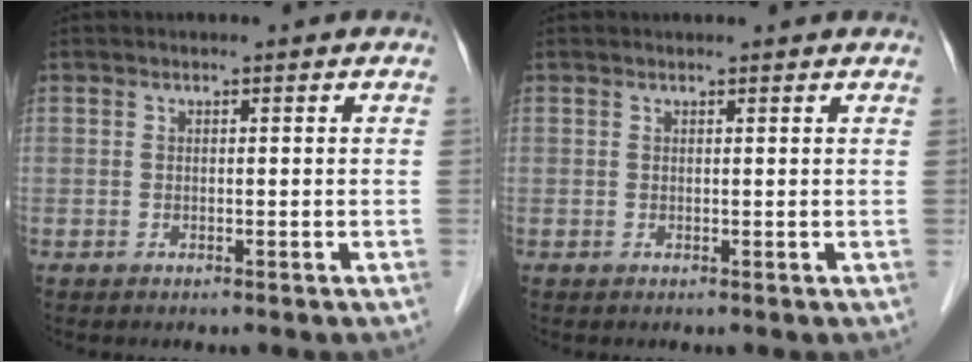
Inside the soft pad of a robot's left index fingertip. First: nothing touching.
{"total": 2.3, "force": [2.3, 0.2, 0.5], "torque": [-0.012, 0.012, 0.023]}